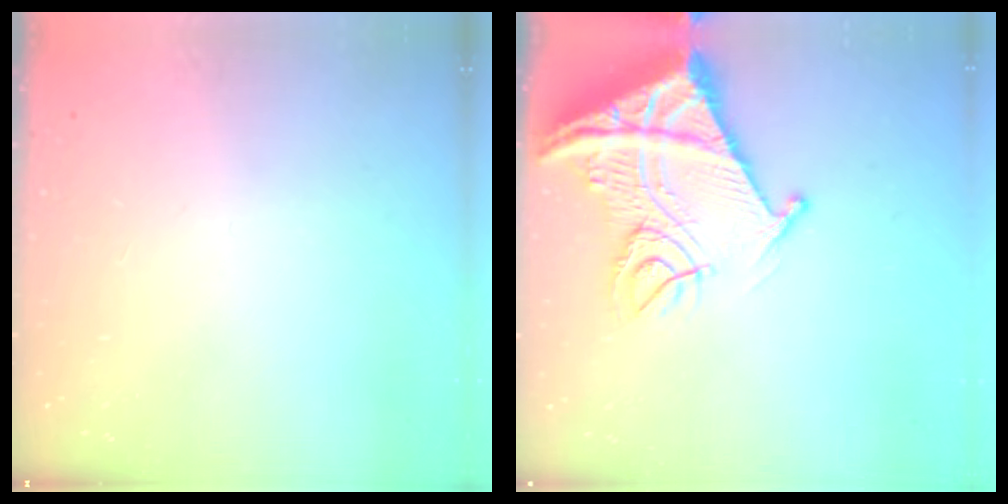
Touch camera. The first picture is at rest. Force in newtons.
{"total": 19.6, "press": 19.5, "slide": 2.1}